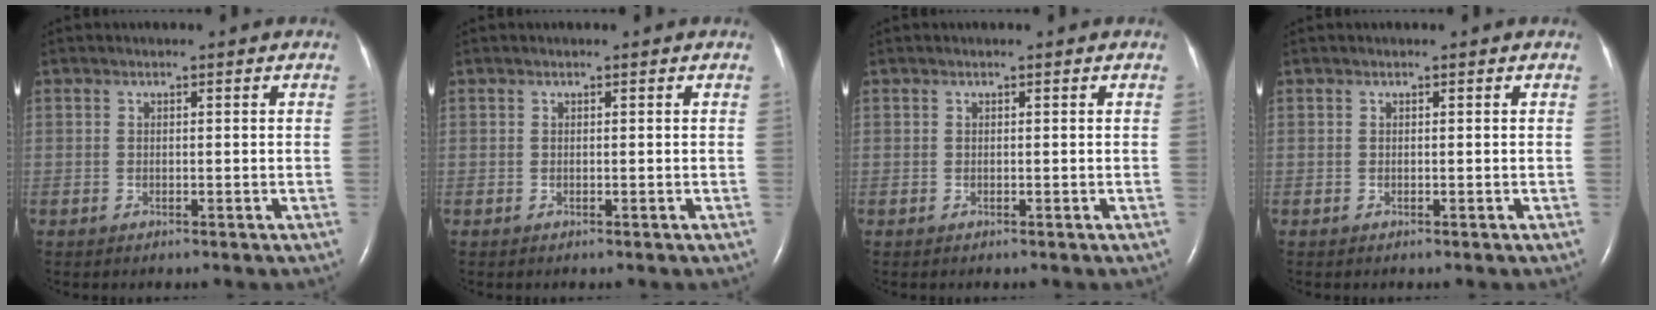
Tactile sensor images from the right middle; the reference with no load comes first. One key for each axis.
{"total": 0.0}
{"total": 0.0}
{"total": 0.0}